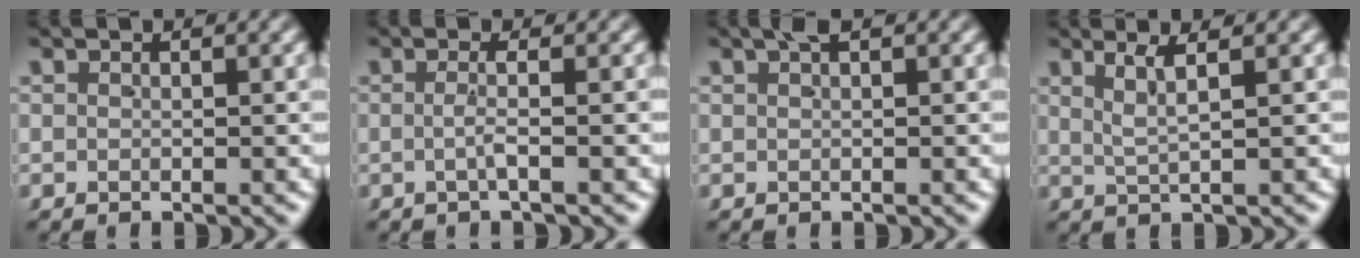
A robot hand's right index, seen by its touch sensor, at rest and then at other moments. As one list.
[{"total": 1.7, "force": [-0.8, -0.5, 1.4], "torque": [-0.032, -0.001, -0.013]}, {"total": 1.1, "force": [0.6, 0.1, 0.8], "torque": [-0.010, 0.006, 0.010]}, {"total": 2.1, "force": [1.2, -0.3, 1.7], "torque": [-0.033, -0.001, 0.026]}]